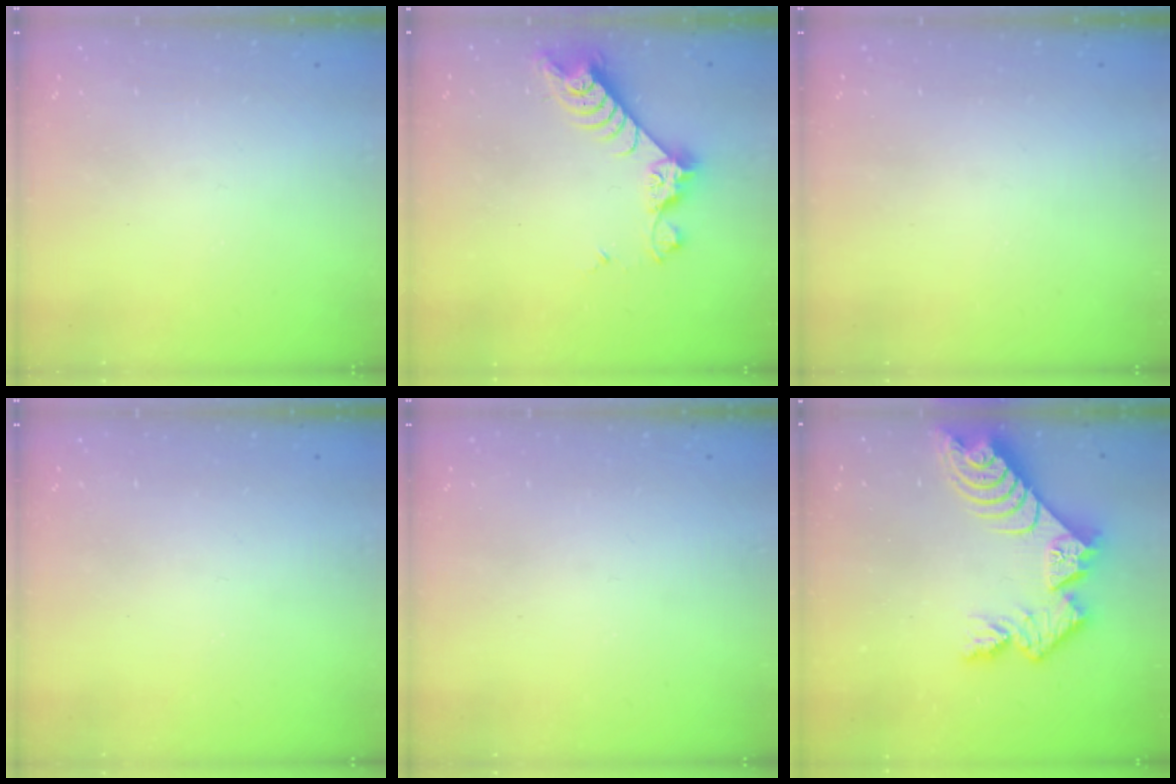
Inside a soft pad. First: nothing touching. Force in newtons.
{"total": 7.7, "press": 7.6, "slide": 1.1}
{"total": 0.0}
{"total": 0.0}
{"total": 0.0}
{"total": 12.2, "press": 12.1, "slide": 0.9}